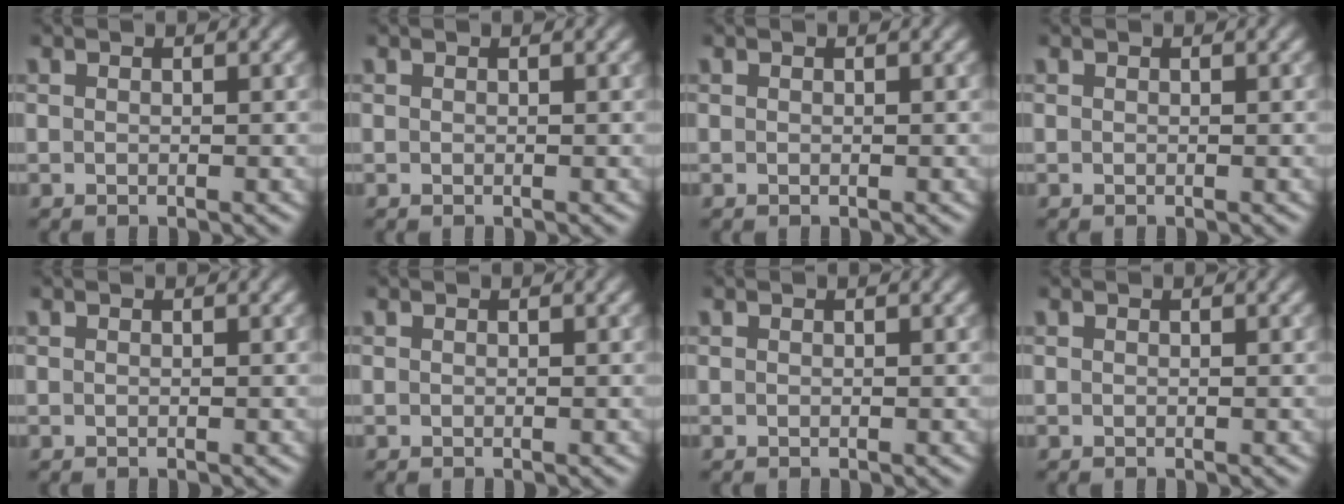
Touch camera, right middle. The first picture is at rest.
{"total": 0.0}
{"total": 0.0}
{"total": 0.0}
{"total": 0.0}
{"total": 0.0}
{"total": 0.0}
{"total": 0.0}